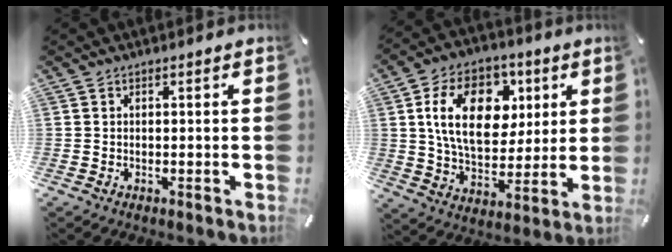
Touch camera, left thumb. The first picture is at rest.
{"total": 18.2, "force": [5.2, 12.6, 12.1], "torque": [-0.204, 0.010, 0.091]}